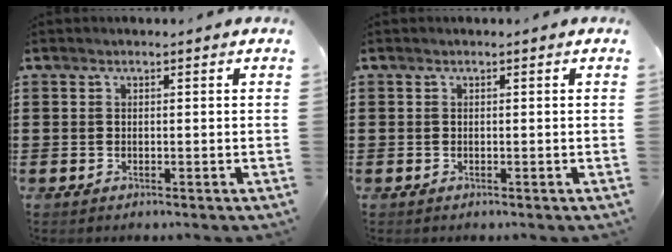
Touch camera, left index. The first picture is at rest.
{"total": 0.0}